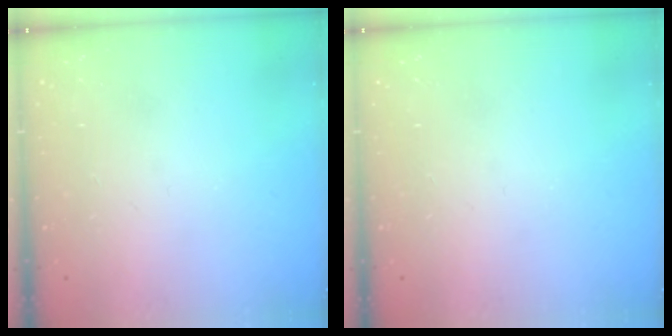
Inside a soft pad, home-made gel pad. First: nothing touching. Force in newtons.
{"total": 0.0}